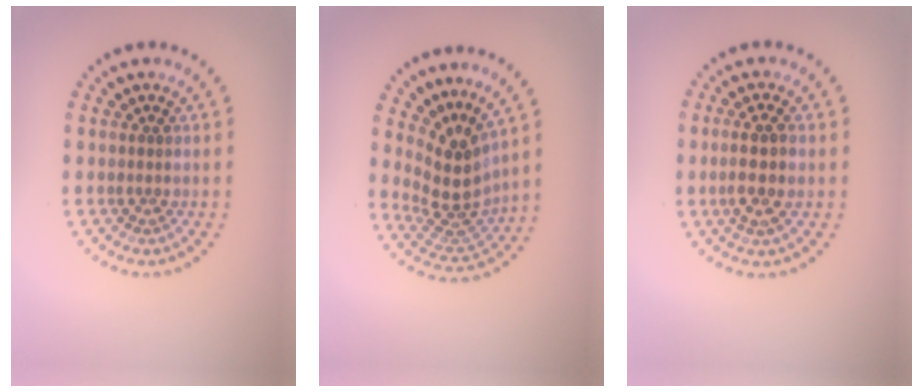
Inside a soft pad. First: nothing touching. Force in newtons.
{"total": 4.0, "press": 2.8, "slide": 2.9}
{"total": 3.0, "press": 2.8, "slide": 1.0}